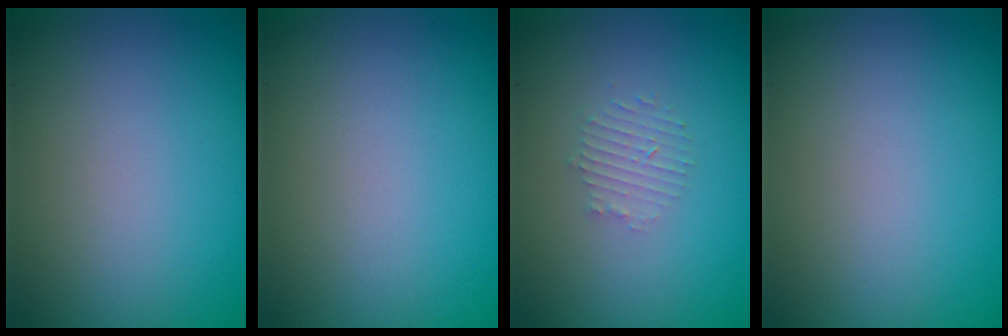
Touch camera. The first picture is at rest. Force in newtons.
{"total": 0.0}
{"total": 1.6, "press": 1.5, "slide": 0.3}
{"total": 0.0}